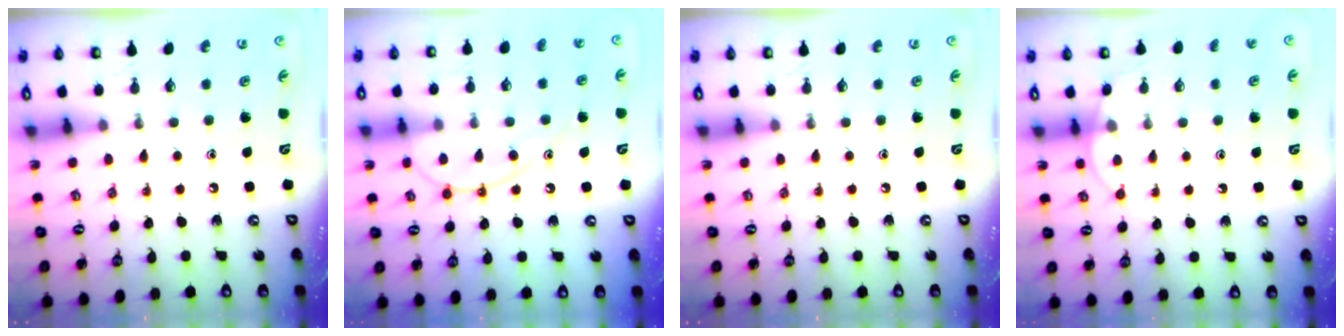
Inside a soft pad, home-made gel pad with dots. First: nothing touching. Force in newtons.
{"total": 12.6, "press": 12.6, "slide": 1.1}
{"total": 0.0}
{"total": 5.2, "press": 5.2, "slide": 0.5}